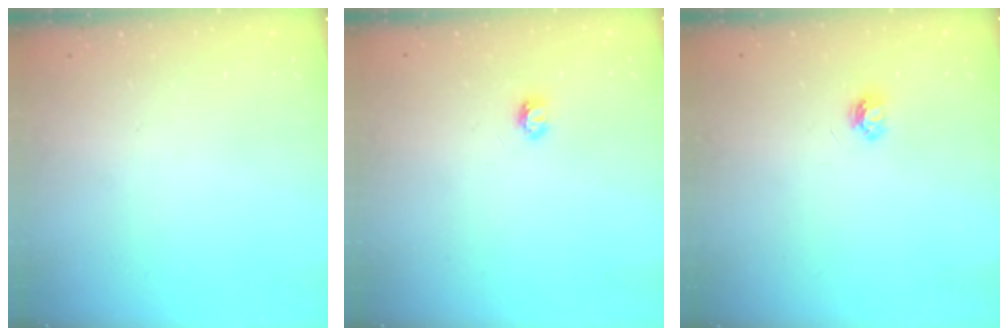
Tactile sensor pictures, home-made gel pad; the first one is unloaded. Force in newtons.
{"total": 3.4, "press": 3.4, "slide": 0.3}
{"total": 3.8, "press": 3.8, "slide": 0.5}